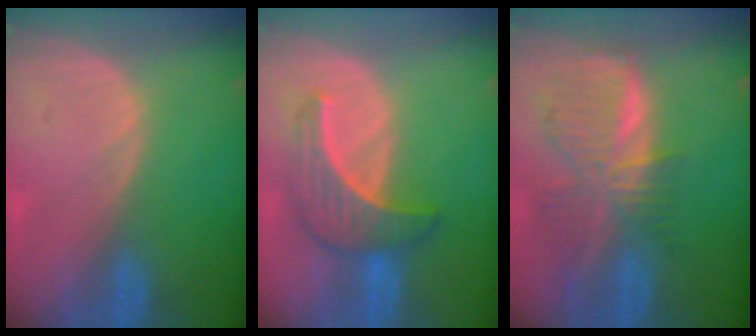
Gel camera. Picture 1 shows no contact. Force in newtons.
{"total": 6.4, "press": 6.4, "slide": 0.8}
{"total": 8.9, "press": 7.8, "slide": 4.4}